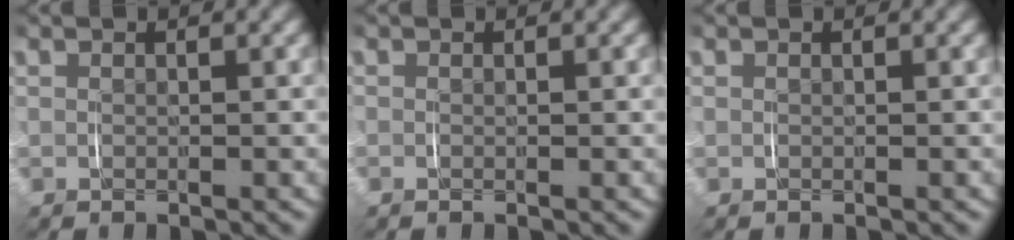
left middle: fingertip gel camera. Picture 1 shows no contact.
{"total": 0.0}
{"total": 0.0}